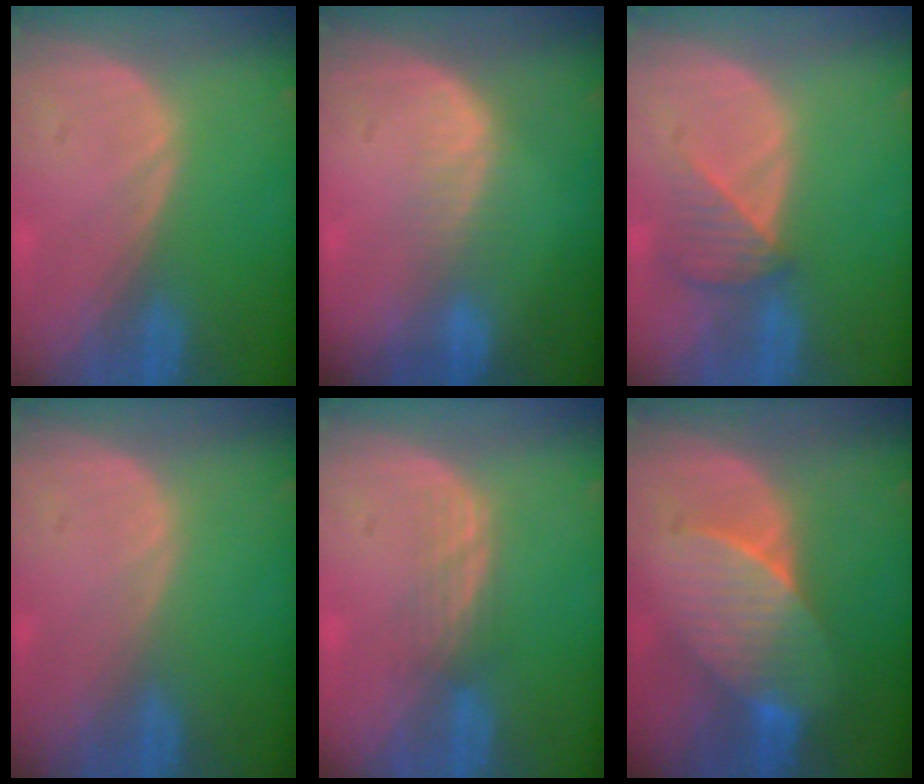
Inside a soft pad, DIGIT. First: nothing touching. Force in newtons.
{"total": 2.7, "press": 2.3, "slide": 1.5}
{"total": 3.8, "press": 3.5, "slide": 1.4}
{"total": 0.0}
{"total": 2.8, "press": 2.5, "slide": 1.2}
{"total": 7.1, "press": 6.9, "slide": 1.3}